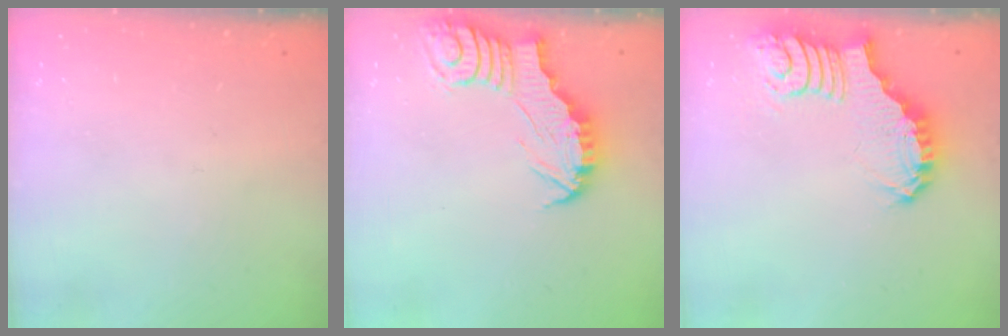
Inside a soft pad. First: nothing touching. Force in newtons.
{"total": 2.7, "press": 2.7, "slide": 0.1}
{"total": 3.1, "press": 3.1, "slide": 0.5}